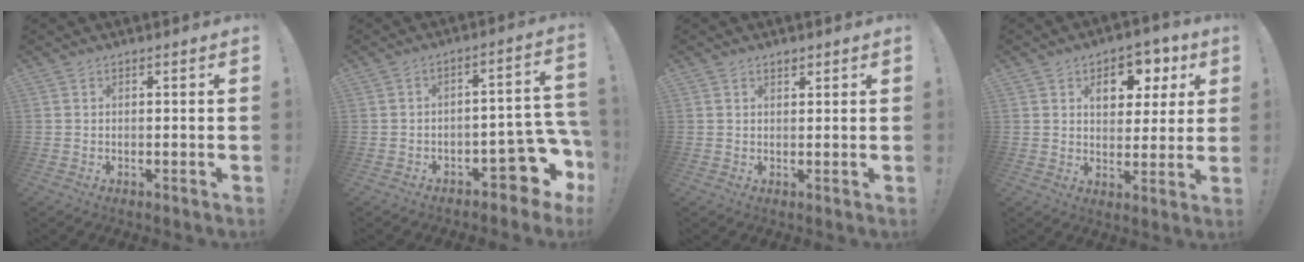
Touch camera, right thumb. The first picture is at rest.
{"total": 12.1, "force": [-5.9, 5.4, 9.0], "torque": [-0.089, 0.032, -0.087]}
{"total": 1.2, "force": [1.0, 0.7, 0.3], "torque": [0.006, -0.008, 0.016]}
{"total": 9.8, "force": [4.5, 6.7, 5.5], "torque": [-0.061, -0.022, 0.078]}